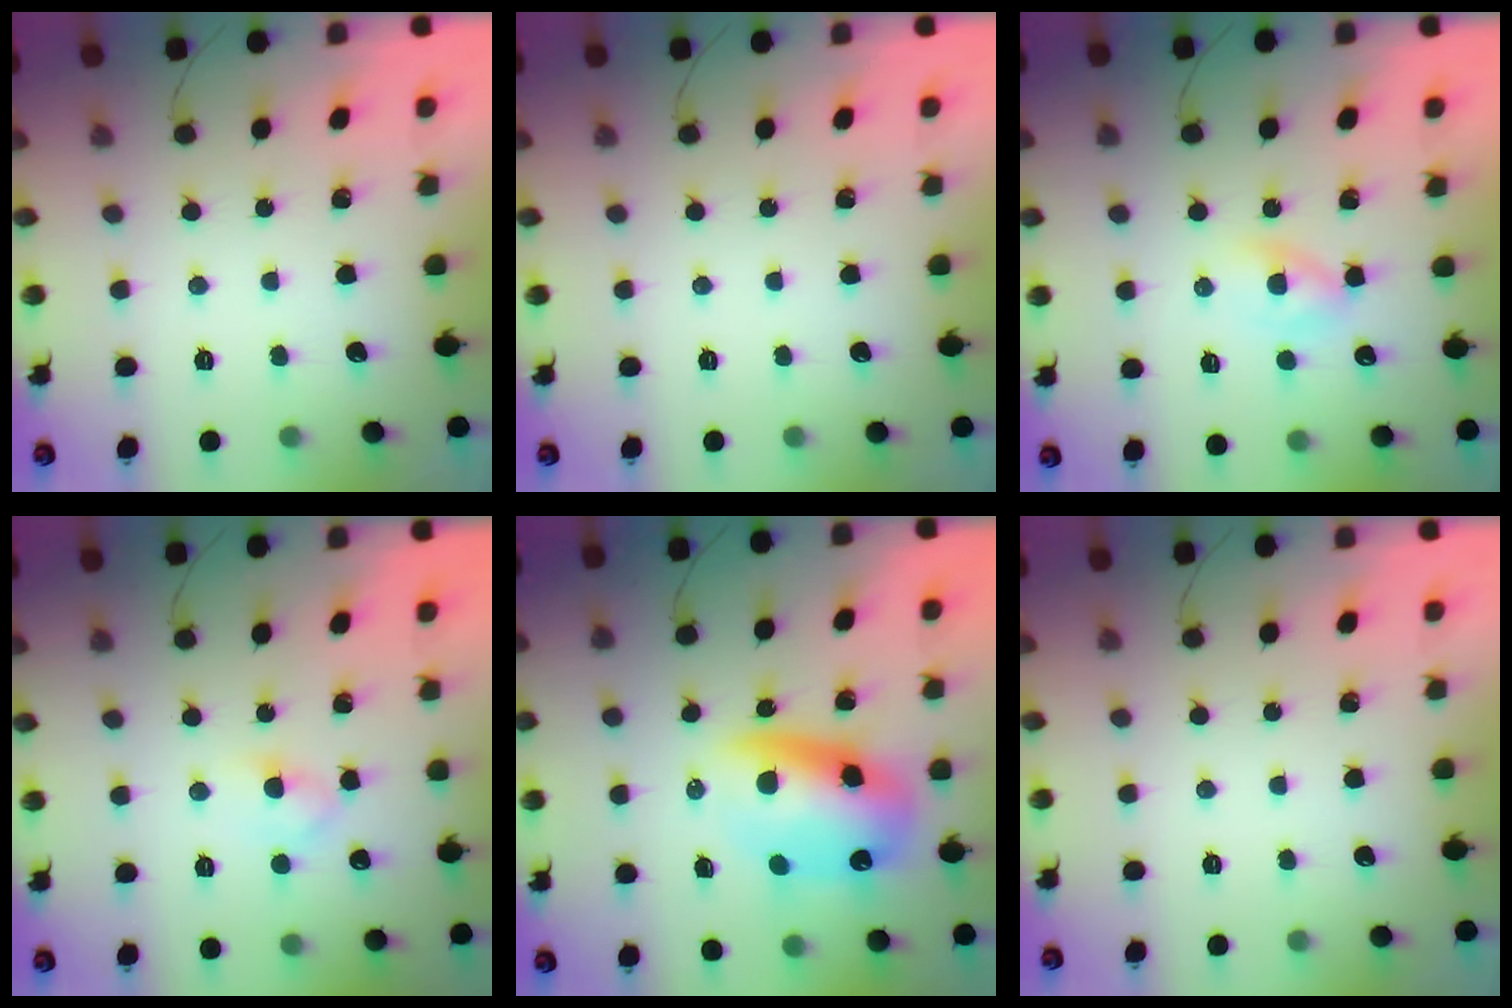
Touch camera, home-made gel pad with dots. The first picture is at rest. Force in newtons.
{"total": 0.0}
{"total": 3.6, "press": 3.5, "slide": 0.9}
{"total": 3.5, "press": 3.2, "slide": 1.3}
{"total": 13.4, "press": 12.9, "slide": 3.7}
{"total": 0.0}